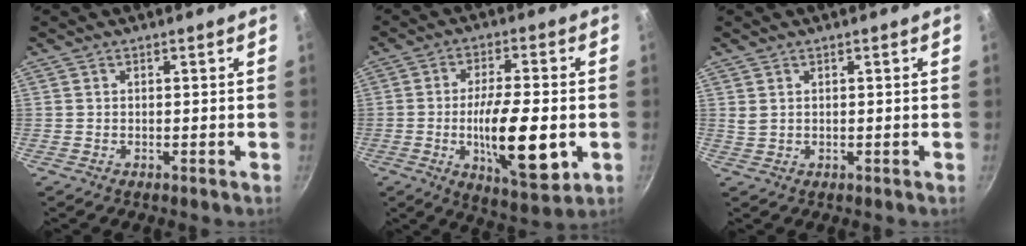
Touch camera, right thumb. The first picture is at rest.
{"total": 16.3, "force": [-3.2, 5.3, 15.1], "torque": [-0.243, 0.002, -0.048]}
{"total": 1.2, "force": [0.7, 0.6, 0.8], "torque": [-0.015, -0.001, 0.016]}